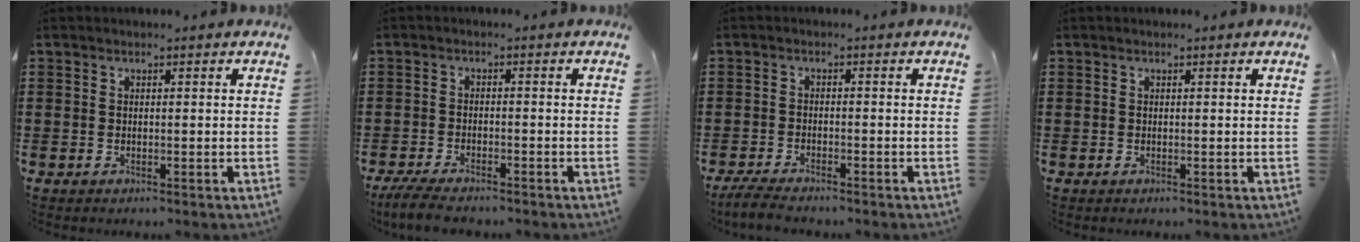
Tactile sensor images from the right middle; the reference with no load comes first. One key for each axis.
{"total": 3.8, "fx": -3.5, "fy": 0.4, "fz": 1.5, "tx": -0.046, "ty": -0.011, "tz": -0.073}
{"total": 3.2, "fx": -3.0, "fy": 0.3, "fz": 1.0, "tx": -0.032, "ty": -0.005, "tz": -0.064}
{"total": 0.0}